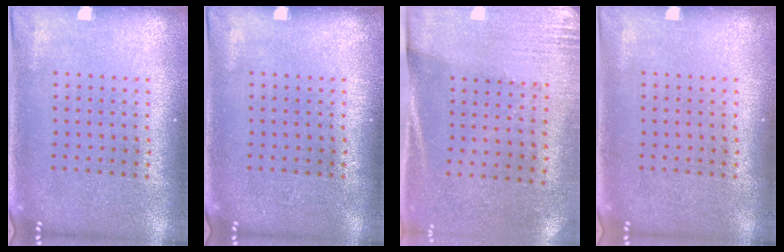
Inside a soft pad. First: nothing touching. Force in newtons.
{"total": 0.0}
{"total": 2.7, "press": 2.4, "slide": 1.2}
{"total": 0.0}